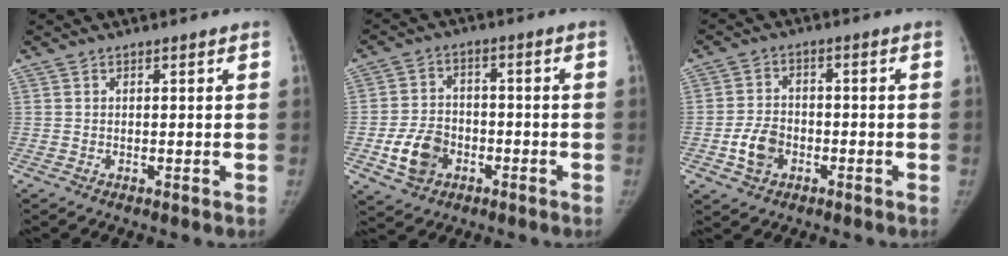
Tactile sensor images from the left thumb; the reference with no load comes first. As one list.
[{"total": 8.6, "force": [-3.1, 6.5, 4.6], "torque": [-0.071, 0.015, -0.054]}, {"total": 6.2, "force": [-2.2, 4.6, 3.5], "torque": [-0.057, 0.015, -0.042]}]